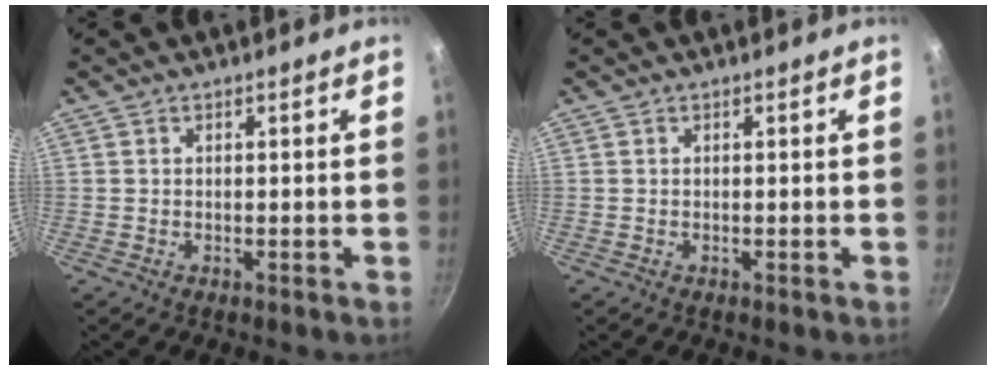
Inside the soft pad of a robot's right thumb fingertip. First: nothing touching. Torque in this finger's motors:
{"motor_torque": [0.00, 0.00, 0.17, 0.12, 0.00]}